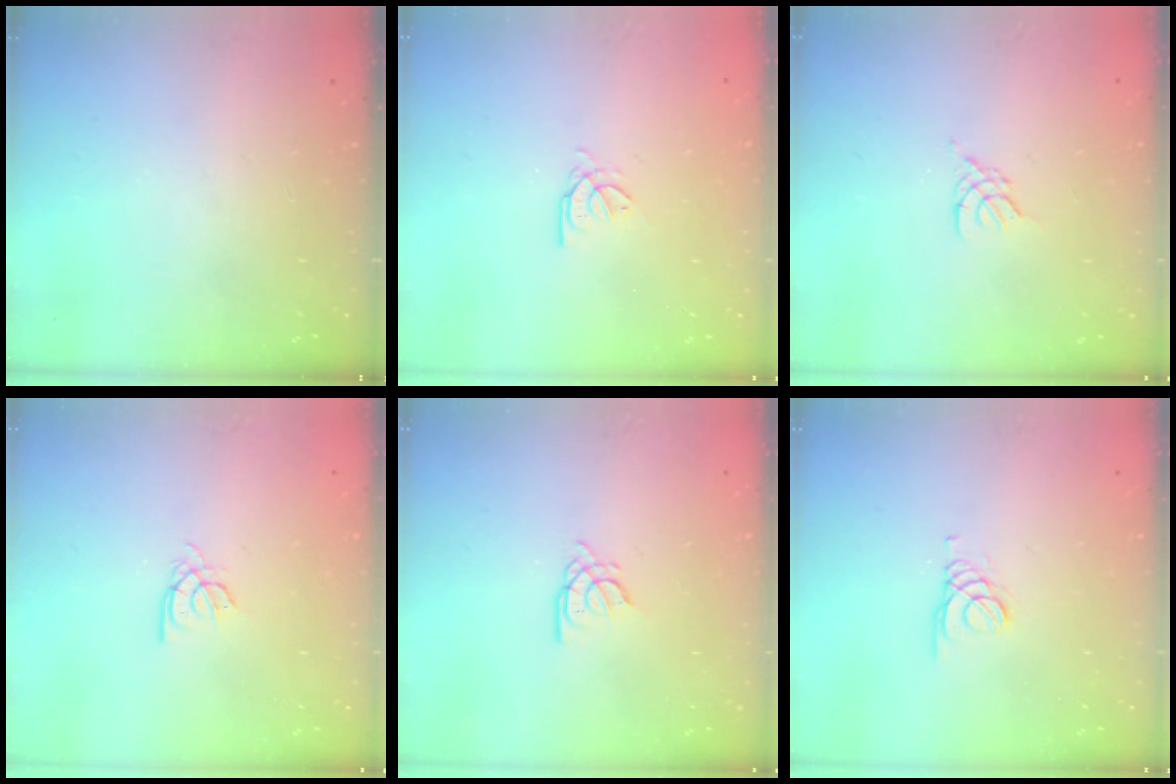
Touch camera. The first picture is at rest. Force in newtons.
{"total": 2.7, "press": 2.7, "slide": 0.4}
{"total": 2.4, "press": 2.3, "slide": 0.5}
{"total": 2.4, "press": 2.4, "slide": 0.4}
{"total": 3.3, "press": 3.3, "slide": 0.3}
{"total": 1.4, "press": 1.4, "slide": 0.2}